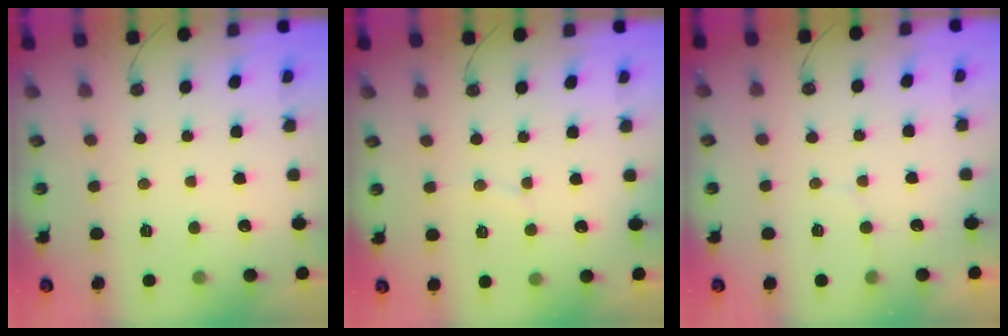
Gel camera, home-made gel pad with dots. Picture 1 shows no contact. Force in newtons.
{"total": 3.7, "press": 3.5, "slide": 1.3}
{"total": 2.5, "press": 2.5, "slide": 0.1}